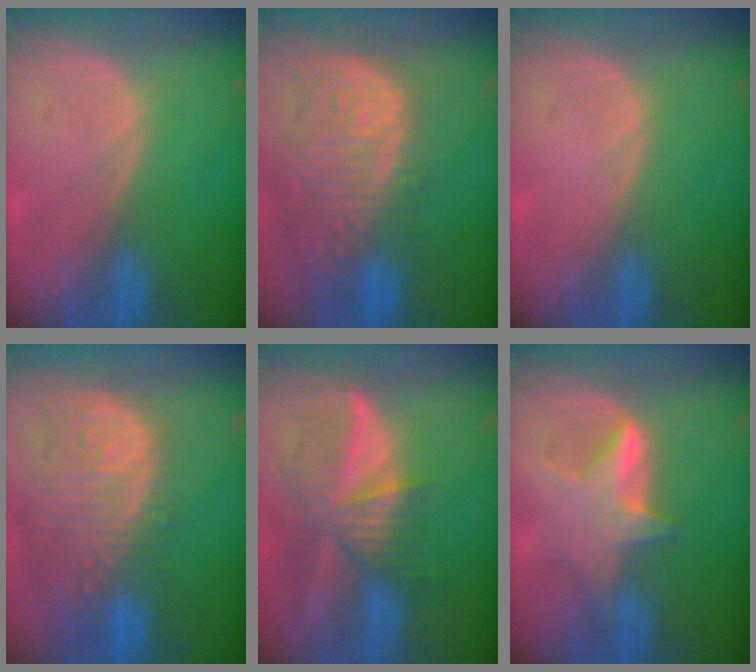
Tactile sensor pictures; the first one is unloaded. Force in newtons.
{"total": 14.2, "press": 11.7, "slide": 8.1}
{"total": 0.0}
{"total": 14.2, "press": 11.7, "slide": 8.1}
{"total": 9.4, "press": 8.2, "slide": 4.6}
{"total": 5.8, "press": 5.6, "slide": 1.5}